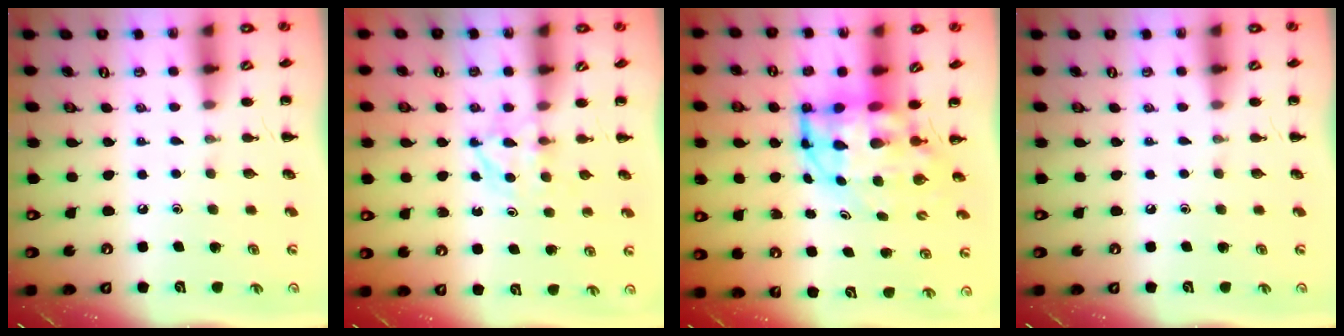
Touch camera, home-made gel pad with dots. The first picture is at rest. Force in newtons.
{"total": 3.5, "press": 3.3, "slide": 1.1}
{"total": 7.1, "press": 6.8, "slide": 1.9}
{"total": 0.0}